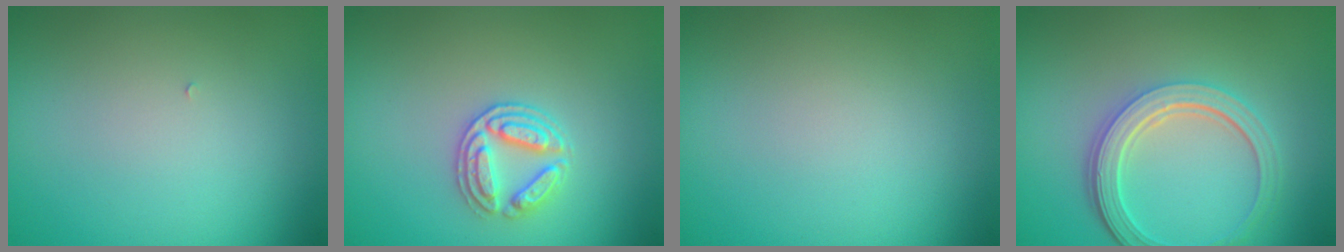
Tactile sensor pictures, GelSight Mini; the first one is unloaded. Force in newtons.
{"total": 2.9, "press": 2.7, "slide": 1.0}
{"total": 0.0}
{"total": 4.9, "press": 3.7, "slide": 3.2}